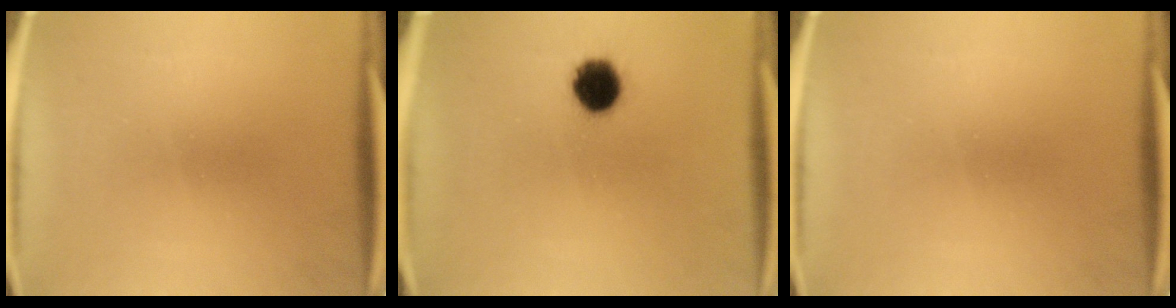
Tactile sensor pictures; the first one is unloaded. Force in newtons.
{"total": 7.6}
{"total": 0.0}